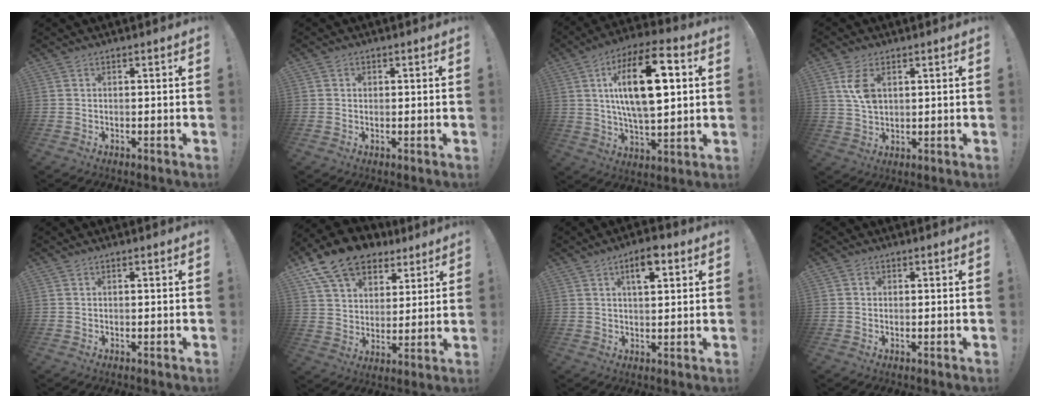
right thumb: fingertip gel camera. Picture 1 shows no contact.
{"total": 0.9, "force": [0.1, 0.9, 0.0], "torque": [0.000, 0.003, 0.001]}
{"total": 21.1, "force": [5.1, 8.9, 18.4], "torque": [-0.310, 0.001, 0.072]}
{"total": 7.9, "force": [2.9, 4.9, 5.4], "torque": [-0.097, -0.010, 0.050]}
{"total": 0.0}
{"total": 16.0, "force": [10.8, 9.8, 6.7], "torque": [-0.115, -0.068, 0.201]}
{"total": 6.5, "force": [3.0, 2.8, 5.0], "torque": [-0.065, -0.010, 0.046]}
{"total": 1.2, "force": [-0.1, 1.2, 0.2], "torque": [-0.002, 0.004, -0.002]}